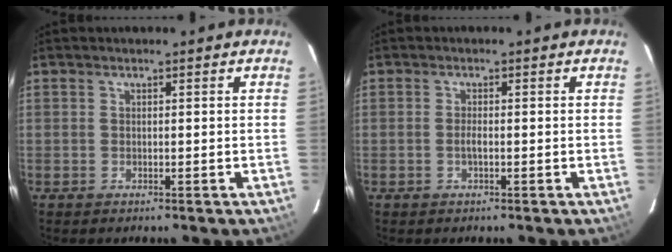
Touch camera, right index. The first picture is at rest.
{"total": 1.2, "force": [-0.4, 0.3, 1.1], "torque": [-0.023, -0.001, -0.007]}